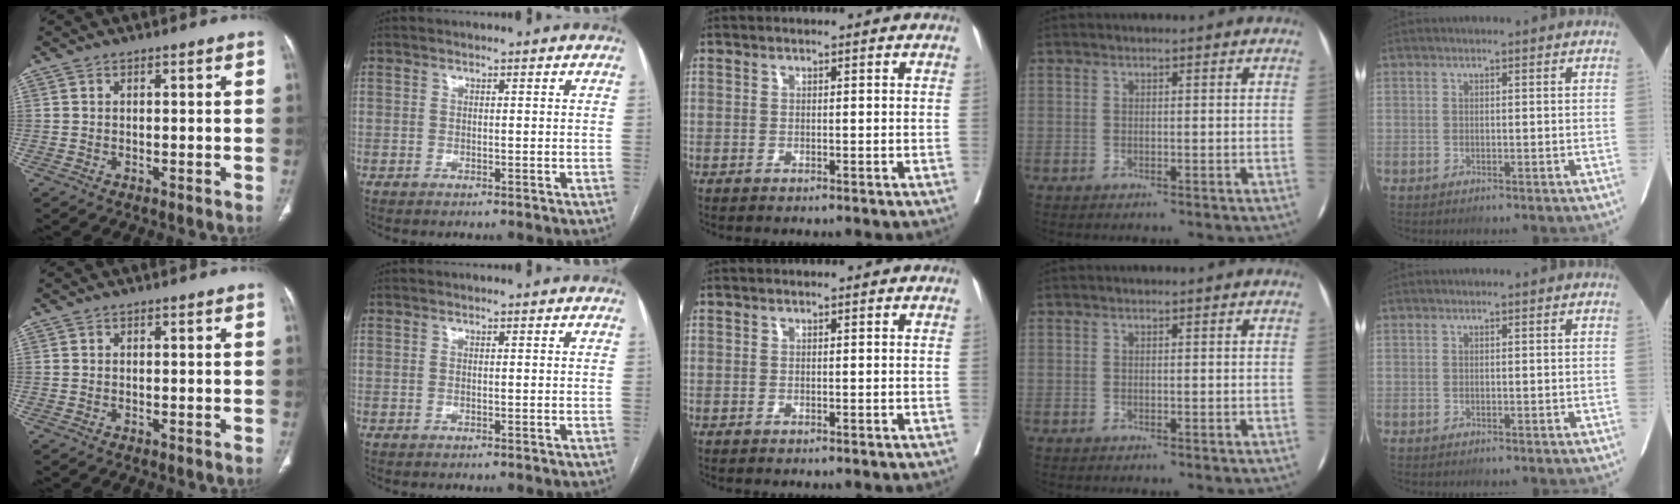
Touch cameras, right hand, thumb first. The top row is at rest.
{}